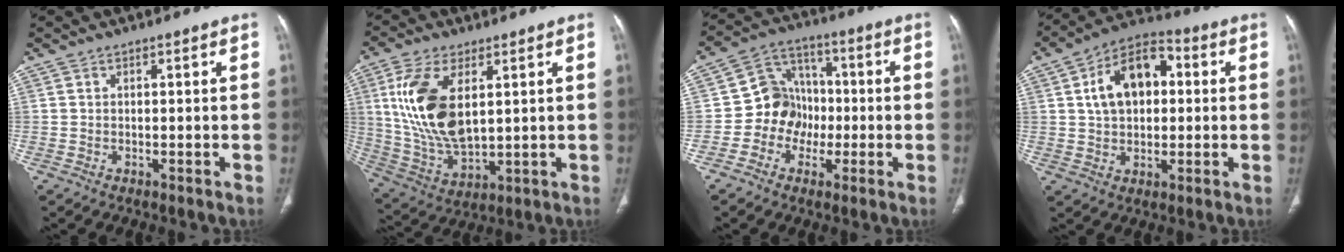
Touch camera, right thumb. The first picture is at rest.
{"total": 16.3, "force": [4.2, 8.3, 13.4], "torque": [-0.273, -0.019, 0.092]}
{"total": 10.0, "force": [-1.7, 8.9, 4.0], "torque": [-0.019, 0.033, -0.043]}
{"total": 13.2, "force": [2.4, 8.6, 9.8], "torque": [-0.143, 0.021, 0.030]}